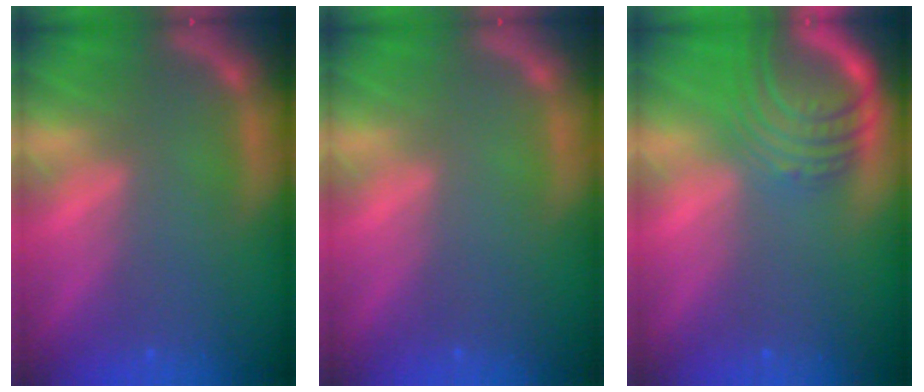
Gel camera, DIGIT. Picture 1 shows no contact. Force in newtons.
{"total": 0.0}
{"total": 7.6}